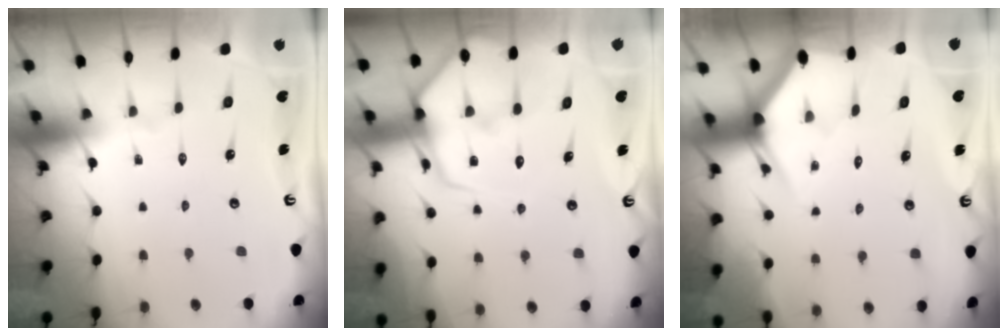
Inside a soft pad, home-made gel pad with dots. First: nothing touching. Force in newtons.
{"total": 10.8, "press": 10.7, "slide": 1.2}
{"total": 2.7, "press": 2.7, "slide": 0.2}